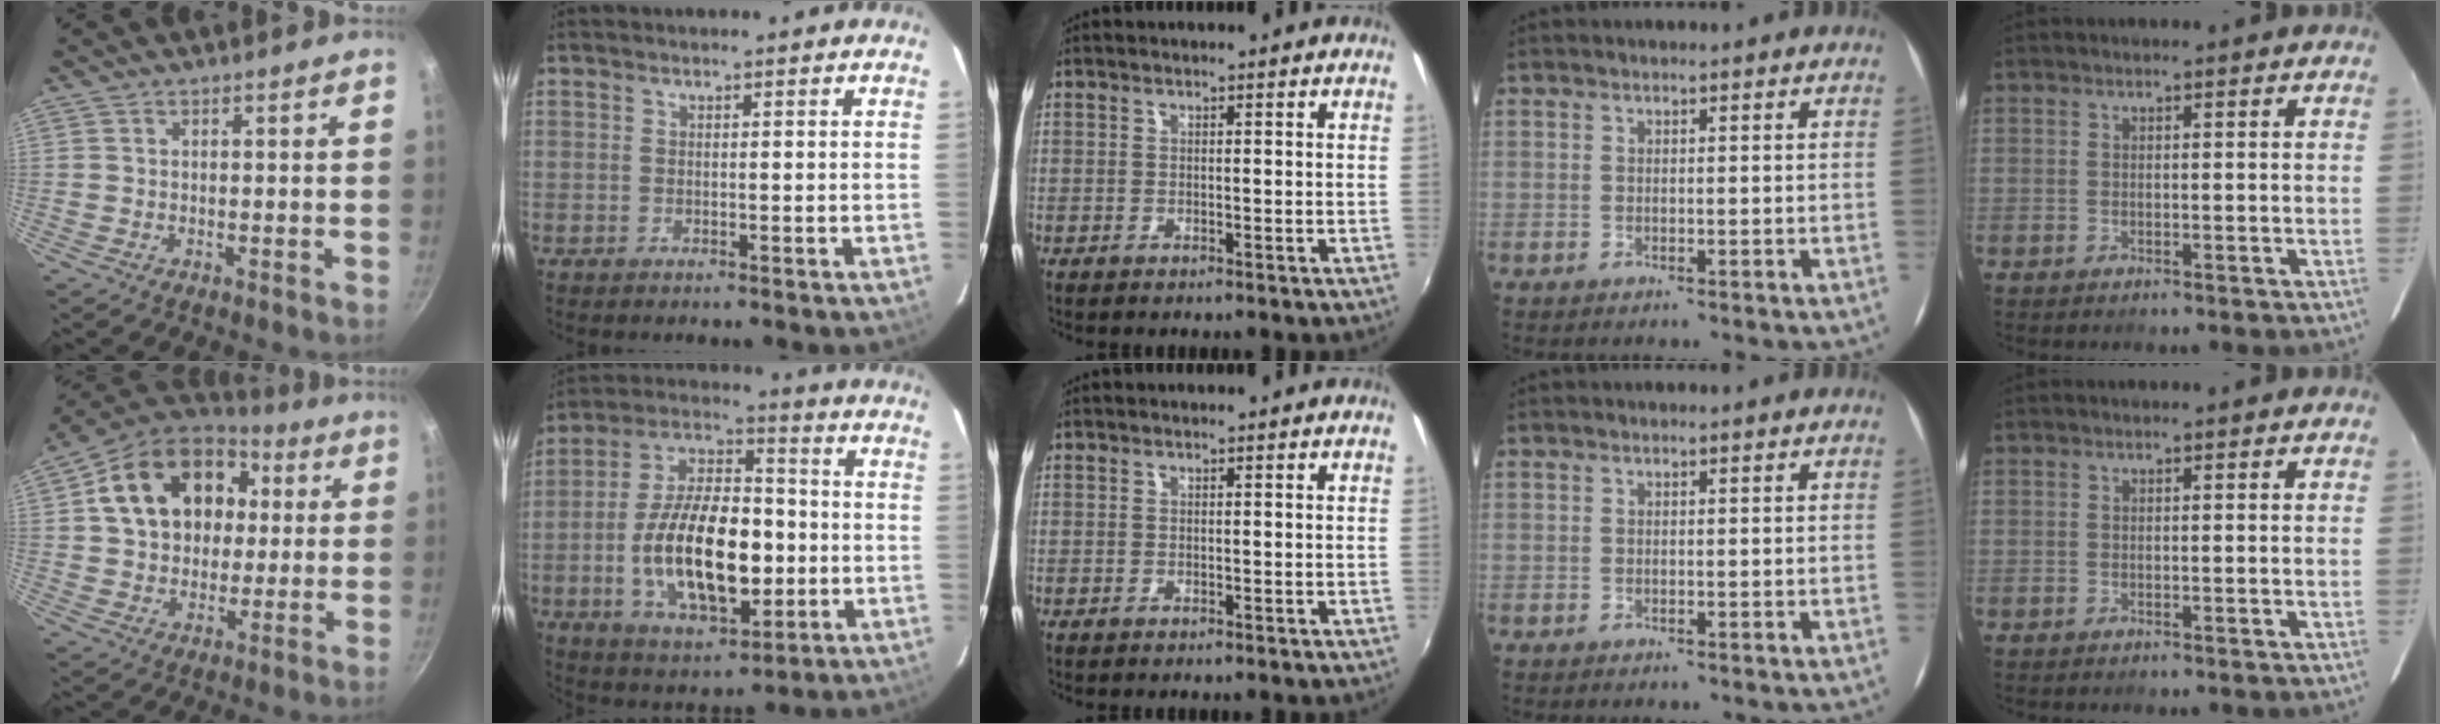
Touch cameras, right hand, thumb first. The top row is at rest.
{"thumb": {"total": 20.5, "force": [4.4, 15.4, 12.7], "torque": [-0.196, 0.027, 0.069]}, "index": {"total": 20.1, "force": [-3.6, 9.7, 17.2], "torque": [-0.333, 0.007, -0.053]}}